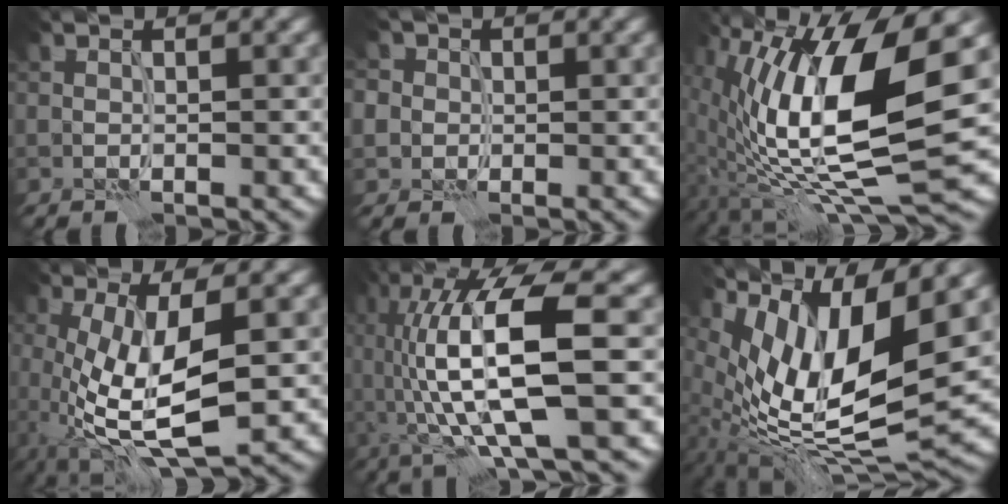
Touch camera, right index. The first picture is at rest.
{"total": 4.8, "force": [1.8, 4.2, 1.6], "torque": [-0.030, 0.018, 0.013]}
{"total": 15.1, "force": [0.5, 5.2, 14.1], "torque": [-0.264, -0.015, 0.010]}
{"total": 9.5, "force": [-2.2, 3.4, 8.6], "torque": [-0.181, -0.015, -0.039]}
{"total": 12.0, "force": [-1.0, 3.2, 11.5], "torque": [-0.219, 0.008, -0.011]}
{"total": 12.4, "force": [3.7, 4.4, 10.9], "torque": [-0.220, -0.003, 0.079]}